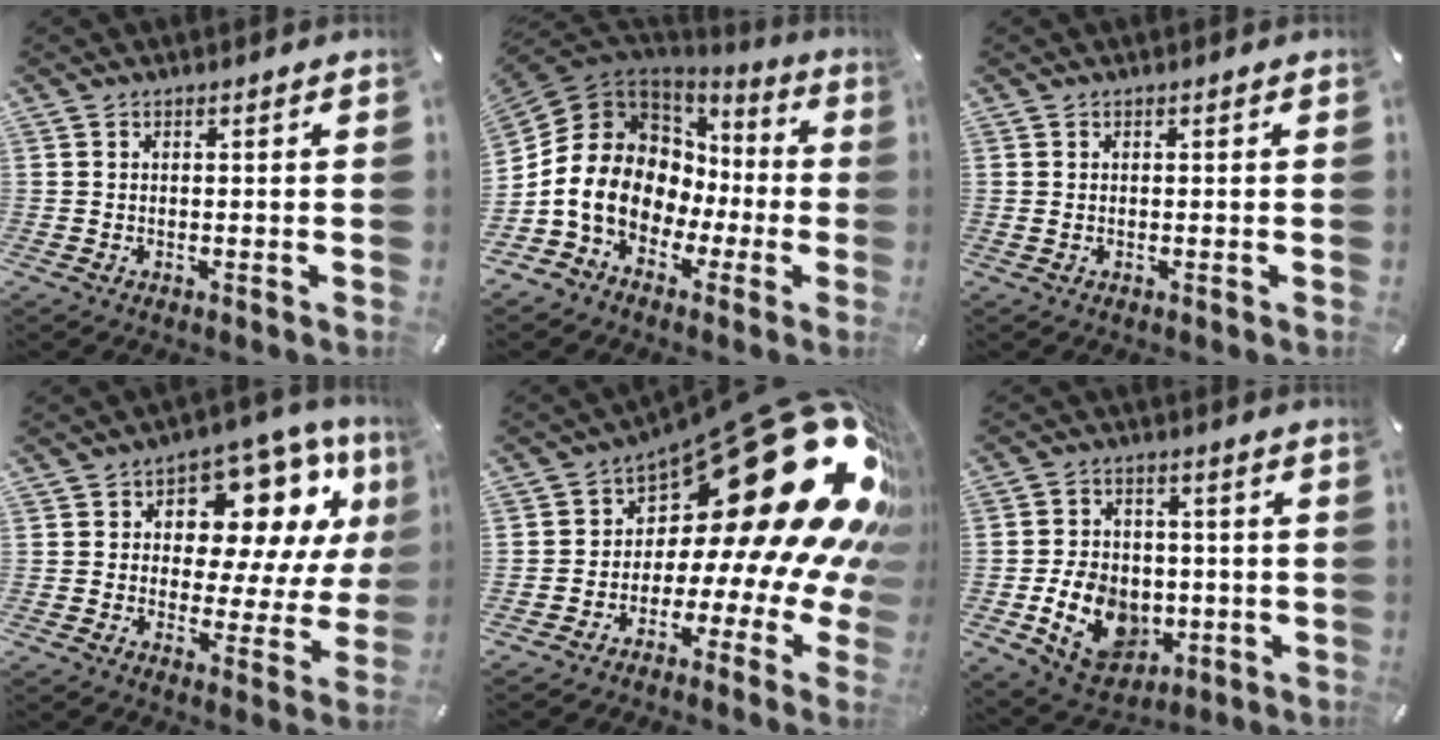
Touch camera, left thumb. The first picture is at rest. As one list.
[{"total": 13.8, "force": [-2.4, 12.0, 6.4], "torque": [-0.145, -0.014, -0.046]}, {"total": 0.7, "force": [-0.1, 0.5, 0.5], "torque": [-0.008, 0.001, -0.003]}, {"total": 14.0, "force": [7.8, 8.1, 8.4], "torque": [-0.123, -0.061, 0.135]}, {"total": 33.4, "force": [13.1, 15.1, 26.7], "torque": [-0.367, -0.138, 0.265]}, {"total": 13.4, "force": [-3.1, 10.5, 7.7], "torque": [-0.146, 0.015, -0.049]}]